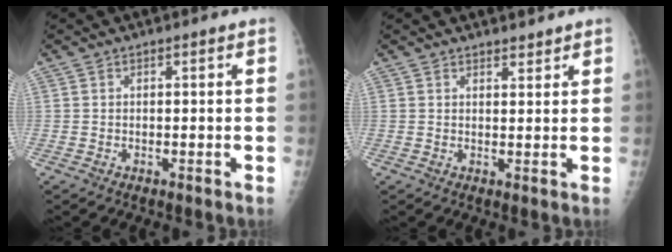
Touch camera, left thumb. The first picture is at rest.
{"total": 2.0, "force": [1.8, 0.7, 0.5], "torque": [0.002, -0.014, 0.026]}